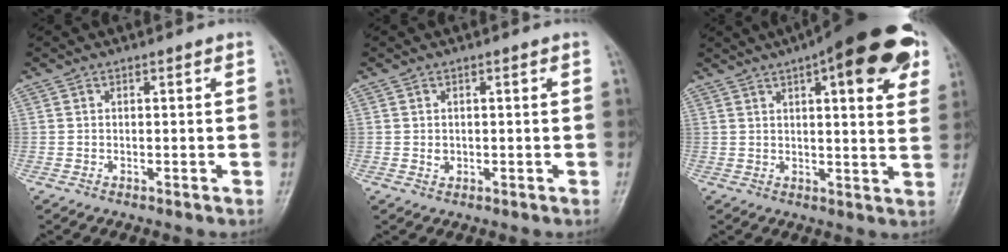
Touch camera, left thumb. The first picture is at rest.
{"total": 1.0, "force": [0.2, 0.8, 0.6], "torque": [-0.006, -0.001, 0.005]}
{"total": 20.7, "force": [10.1, 6.6, 16.9], "torque": [-0.207, -0.006, 0.128]}